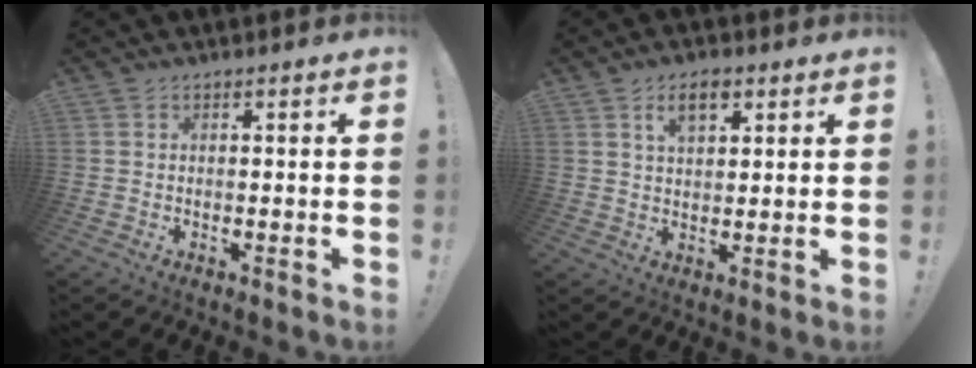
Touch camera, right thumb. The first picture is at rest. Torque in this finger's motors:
{"motor_torque": [0.27, 0.18, 0.61, 0.20, 0.00]}